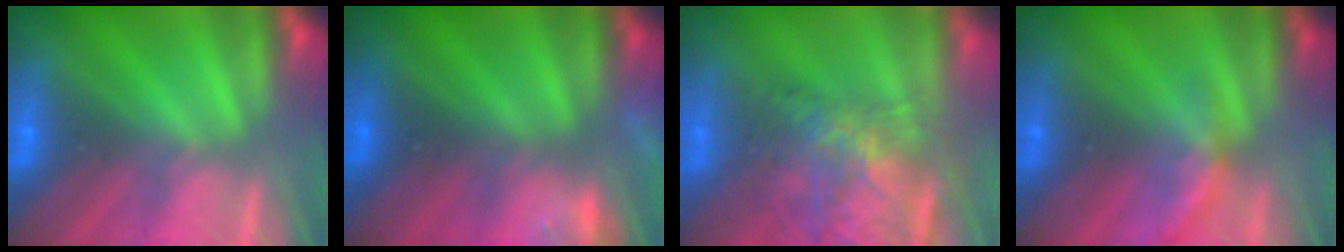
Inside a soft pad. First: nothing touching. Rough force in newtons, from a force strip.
{"total": 6.6}
{"total": 11.2}
{"total": 1.9}